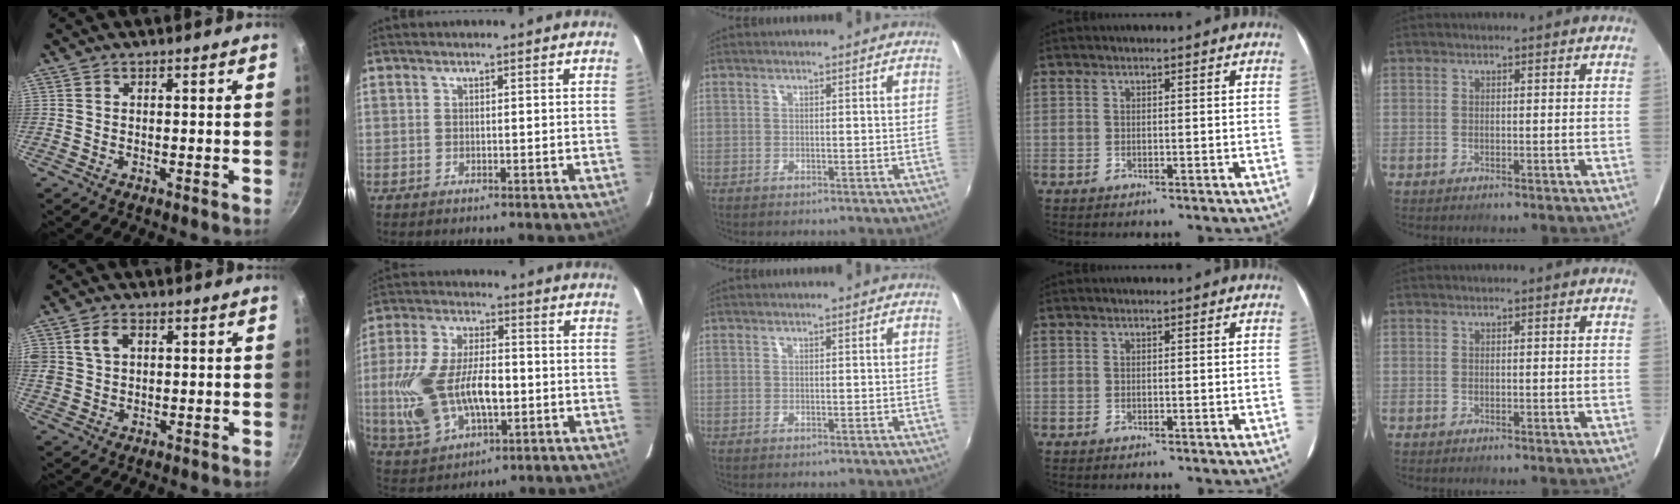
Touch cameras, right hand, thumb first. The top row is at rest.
{"thumb": {"total": 6.4, "force": [2.0, 4.8, 3.8], "torque": [-0.062, 0.006, 0.035]}, "index": {"total": 18.9, "force": [-2.4, 10.5, 15.5], "torque": [-0.336, -0.002, -0.028]}}